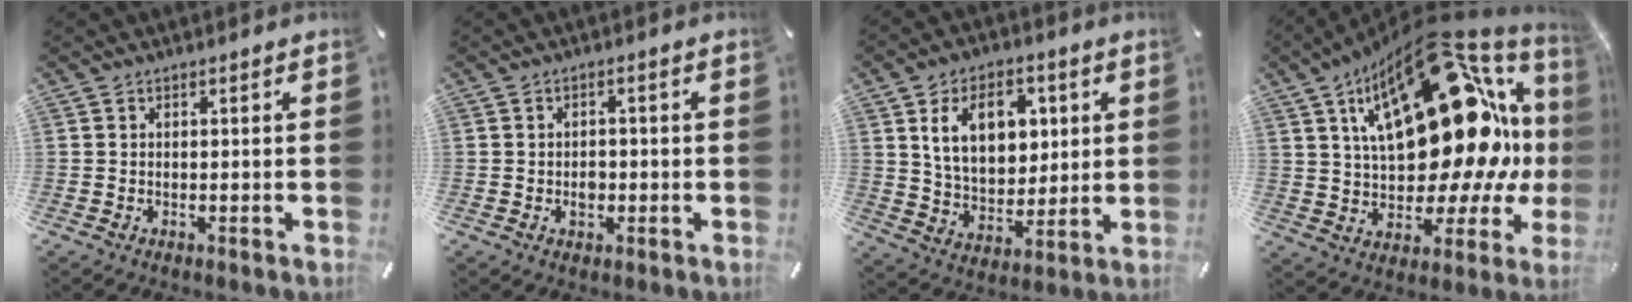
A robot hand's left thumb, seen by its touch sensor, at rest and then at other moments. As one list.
[{"total": 2.8, "force": [-0.6, 2.1, 1.8], "torque": [-0.027, 0.000, -0.013]}, {"total": 13.3, "force": [4.6, 9.4, 8.1], "torque": [-0.133, 0.001, 0.085]}, {"total": 32.9, "force": [8.8, 16.5, 27.0], "torque": [-0.410, -0.076, 0.166]}]